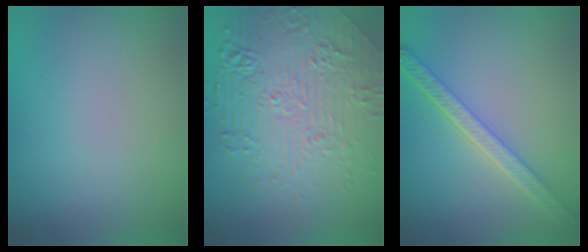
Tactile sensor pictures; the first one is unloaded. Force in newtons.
{"total": 8.2, "press": 6.2, "slide": 5.4}
{"total": 4.2, "press": 3.4, "slide": 2.4}